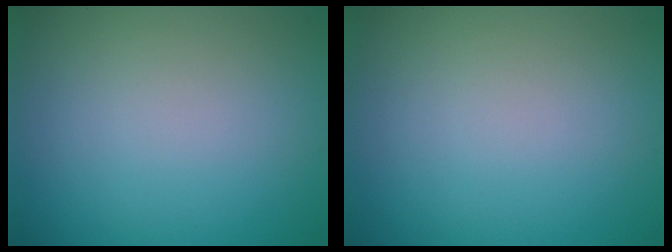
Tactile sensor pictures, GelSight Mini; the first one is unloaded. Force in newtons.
{"total": 0.0}